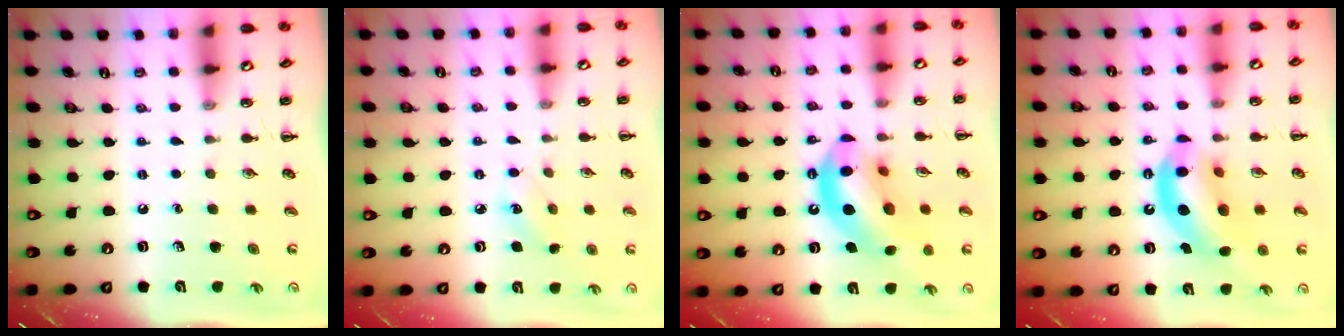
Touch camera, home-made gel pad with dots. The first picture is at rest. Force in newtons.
{"total": 5.1, "press": 5.0, "slide": 1.0}
{"total": 16.1, "press": 15.5, "slide": 4.2}
{"total": 13.6, "press": 13.1, "slide": 3.7}